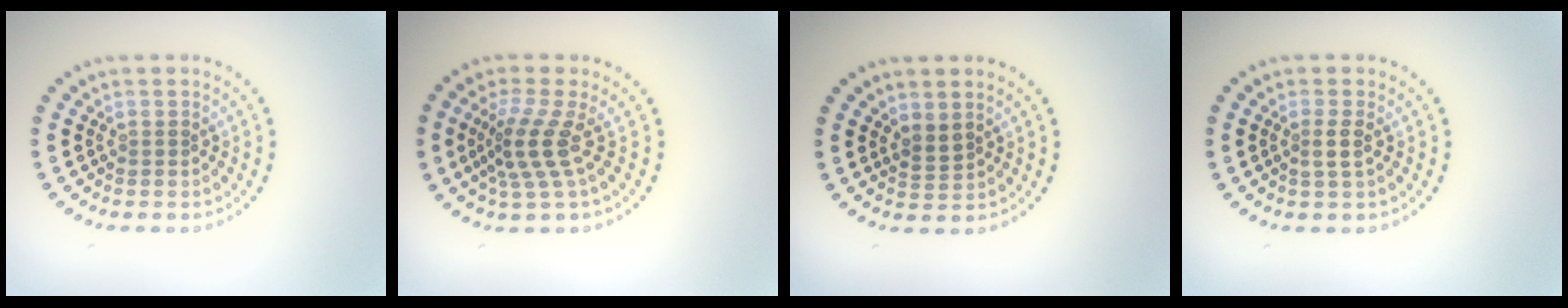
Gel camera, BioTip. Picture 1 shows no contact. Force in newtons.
{"total": 3.4, "press": 2.3, "slide": 2.5}
{"total": 1.5, "press": 1.2, "slide": 0.9}
{"total": 1.4, "press": 1.1, "slide": 0.8}